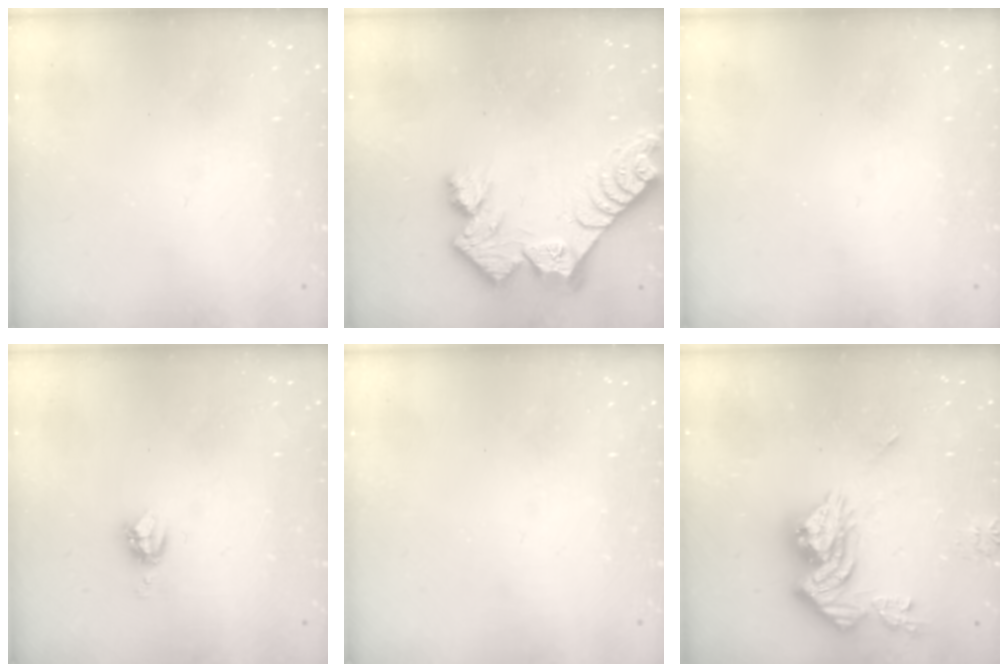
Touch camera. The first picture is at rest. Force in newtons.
{"total": 11.7, "press": 11.6, "slide": 1.3}
{"total": 0.0}
{"total": 4.4, "press": 4.4, "slide": 0.2}
{"total": 0.0}
{"total": 15.7, "press": 15.6, "slide": 1.7}